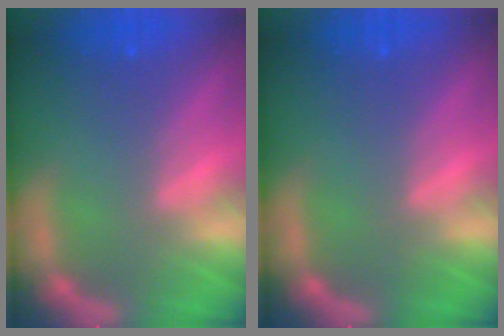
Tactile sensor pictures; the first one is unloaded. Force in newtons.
{"total": 0.0}